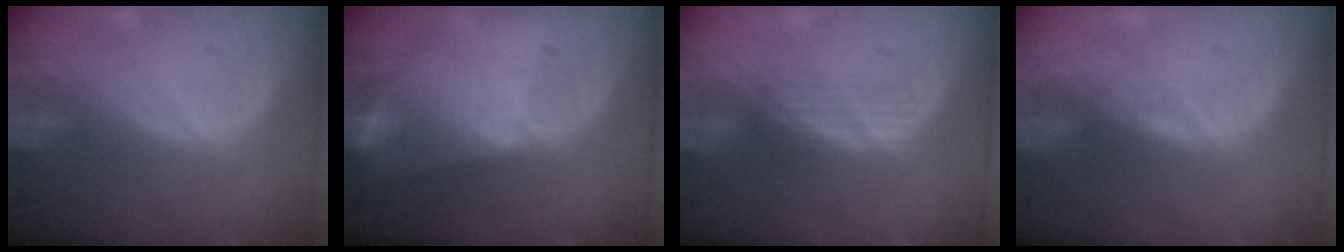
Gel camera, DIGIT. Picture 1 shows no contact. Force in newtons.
{"total": 7.9, "press": 6.8, "slide": 4.0}
{"total": 2.9, "press": 2.6, "slide": 1.4}
{"total": 0.8, "press": 0.8, "slide": 0.1}